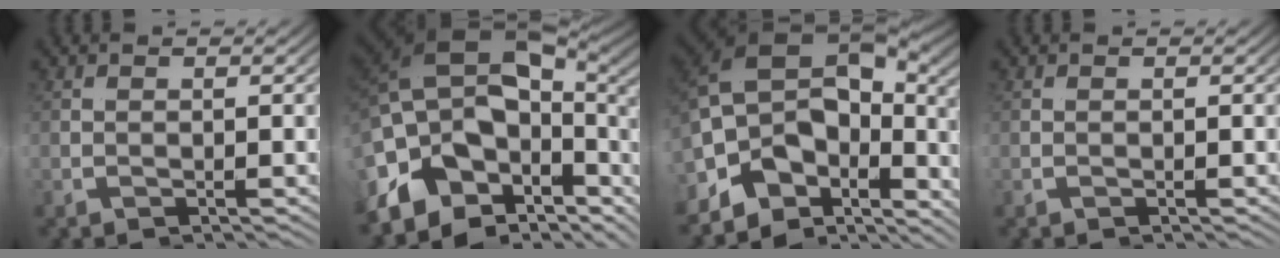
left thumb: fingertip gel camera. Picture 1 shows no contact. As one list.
[{"total": 13.6, "force": [1.3, 7.2, 11.4], "torque": [-0.193, 0.014, 0.005]}, {"total": 11.8, "force": [2.0, 6.0, 10.0], "torque": [-0.158, 0.025, 0.007]}, {"total": 0.0}]